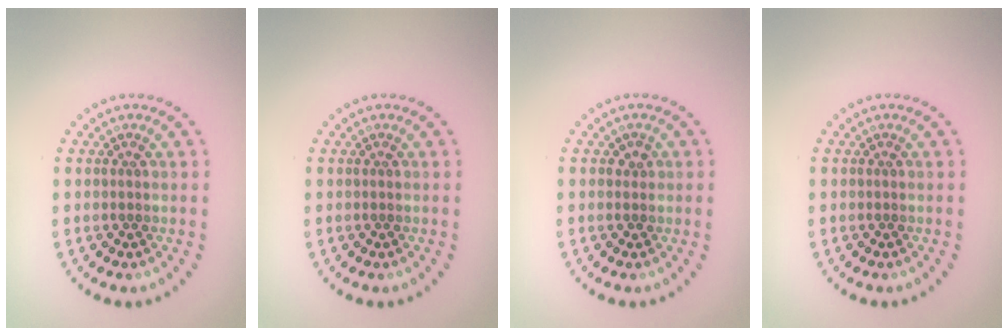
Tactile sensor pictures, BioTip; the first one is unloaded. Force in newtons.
{"total": 0.0}
{"total": 0.9, "press": 0.9, "slide": 0.2}
{"total": 0.0}